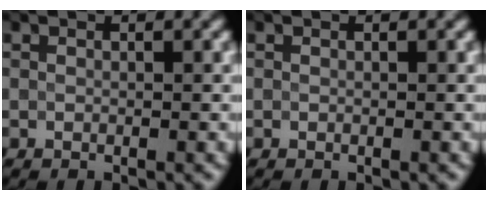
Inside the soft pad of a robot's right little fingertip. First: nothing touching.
{"total": 0.0}